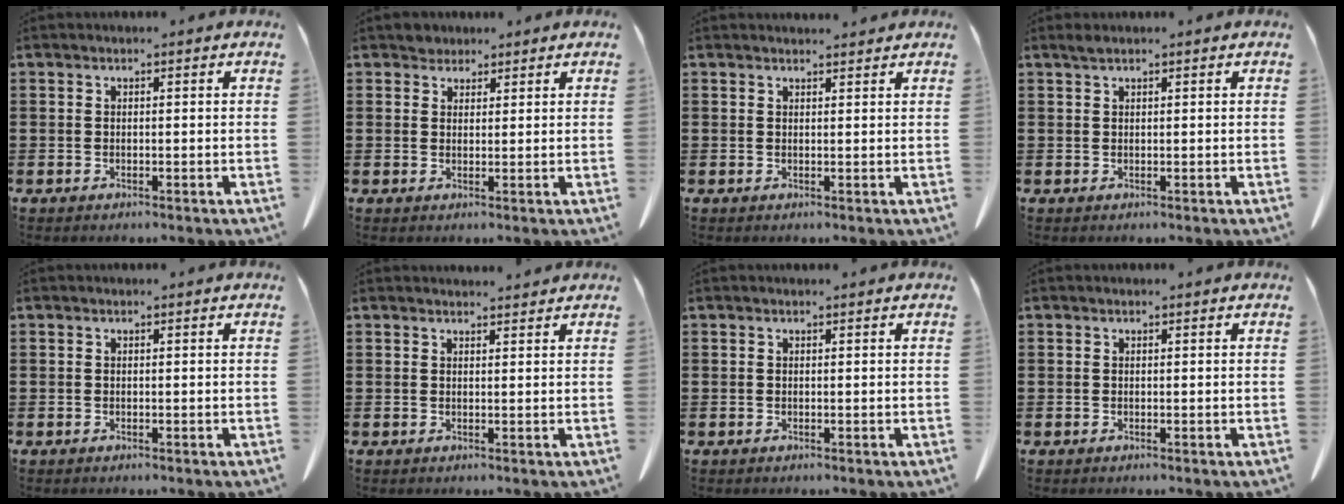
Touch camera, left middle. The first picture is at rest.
{"total": 2.0, "force": [1.9, 0.9, 0.0], "torque": [0.003, -0.001, 0.037]}
{"total": 1.2, "force": [1.2, 0.1, 0.2], "torque": [-0.007, 0.000, 0.023]}
{"total": 1.0, "force": [0.7, 0.0, 0.7], "torque": [-0.016, -0.002, 0.014]}
{"total": 0.0}
{"total": 1.5, "force": [1.5, 0.2, 0.2], "torque": [-0.008, 0.001, 0.028]}
{"total": 0.0}
{"total": 0.0}